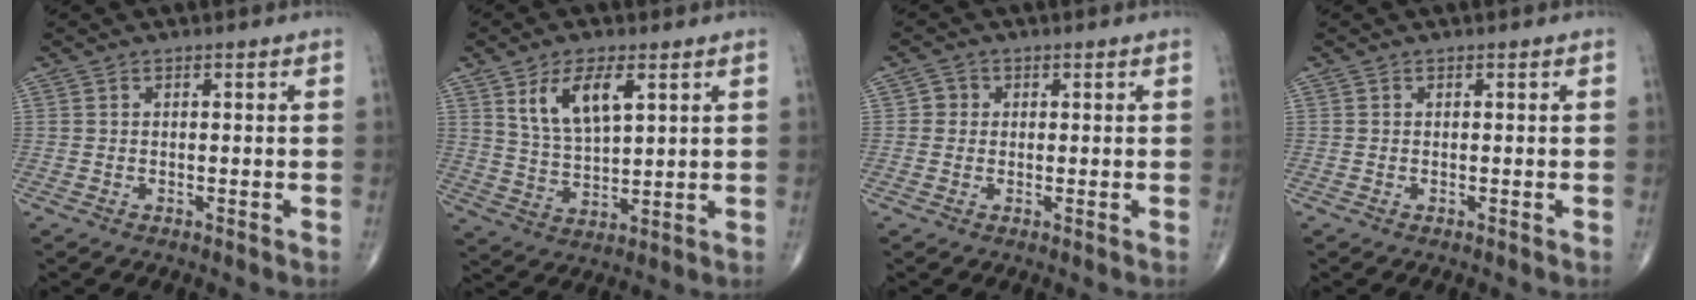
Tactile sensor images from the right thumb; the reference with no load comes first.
{"total": 9.9, "force": [4.4, 4.4, 7.6], "torque": [-0.130, -0.021, 0.093]}
{"total": 2.0, "force": [0.2, 2.0, 0.5], "torque": [0.005, 0.004, -0.001]}
{"total": 0.0}